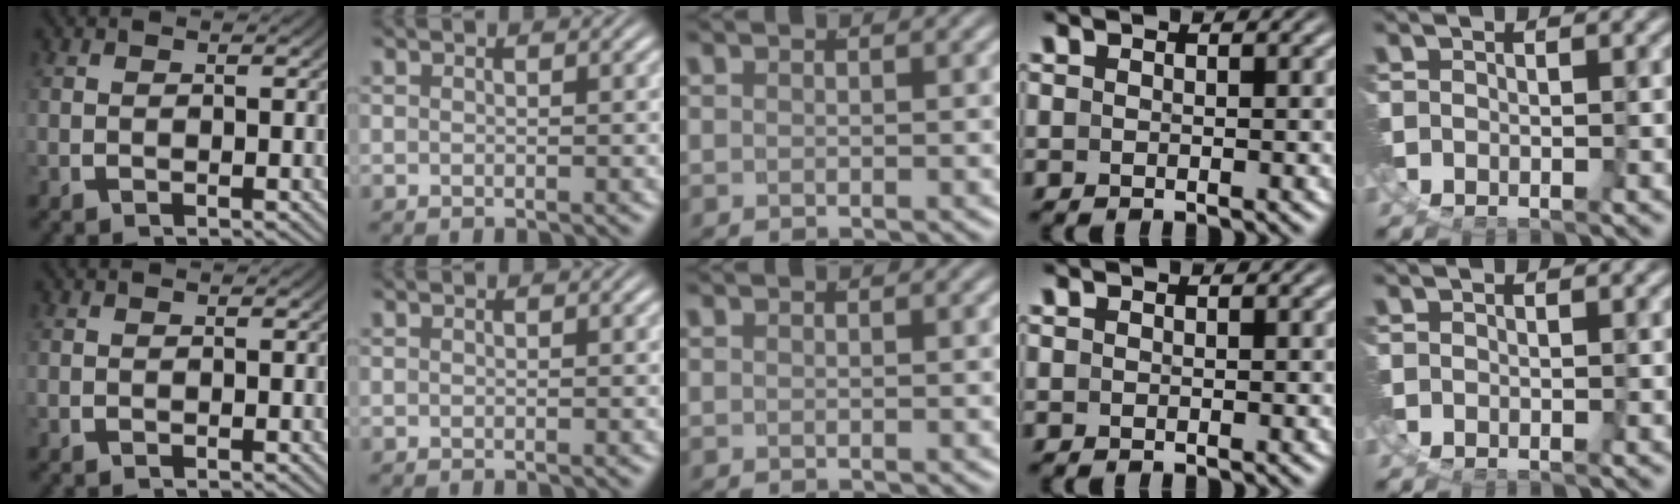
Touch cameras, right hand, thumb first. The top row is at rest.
{}